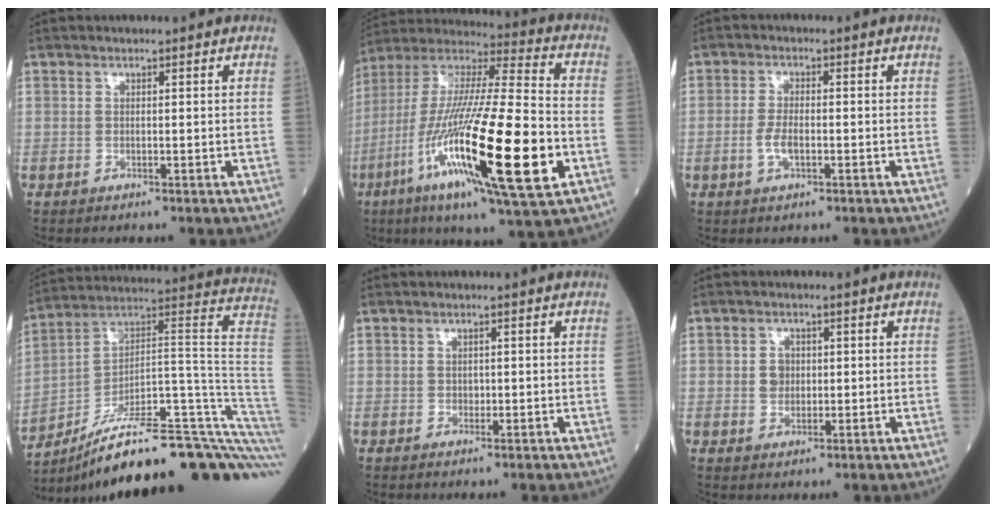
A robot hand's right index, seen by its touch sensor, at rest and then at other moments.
{"total": 29.4, "force": [-8.5, 3.6, 28.0], "torque": [-0.515, -0.052, -0.154]}
{"total": 3.3, "force": [-1.0, 1.2, 2.9], "torque": [-0.062, 0.001, -0.019]}
{"total": 31.6, "force": [-24.5, 1.9, 19.8], "torque": [-0.150, 0.031, -0.351]}
{"total": 0.6, "force": [0.0, 0.5, 0.3], "torque": [-0.003, 0.001, -0.001]}
{"total": 2.5, "force": [0.3, 2.2, 1.2], "torque": [-0.015, 0.004, 0.005]}